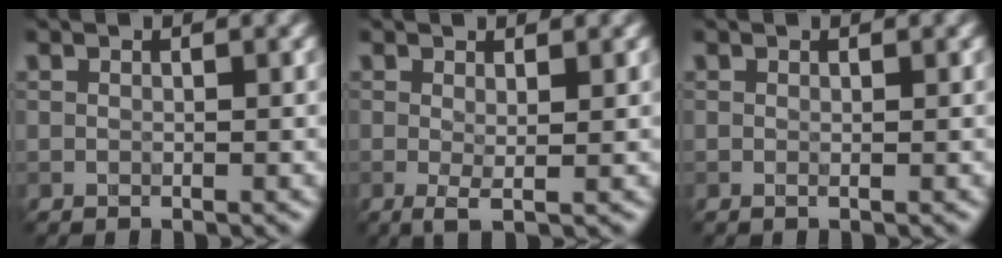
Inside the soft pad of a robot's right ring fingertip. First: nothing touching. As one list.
[{"total": 1.5, "force": [0.0, 0.2, 1.5], "torque": [-0.033, -0.006, 0.000]}, {"total": 0.0}]